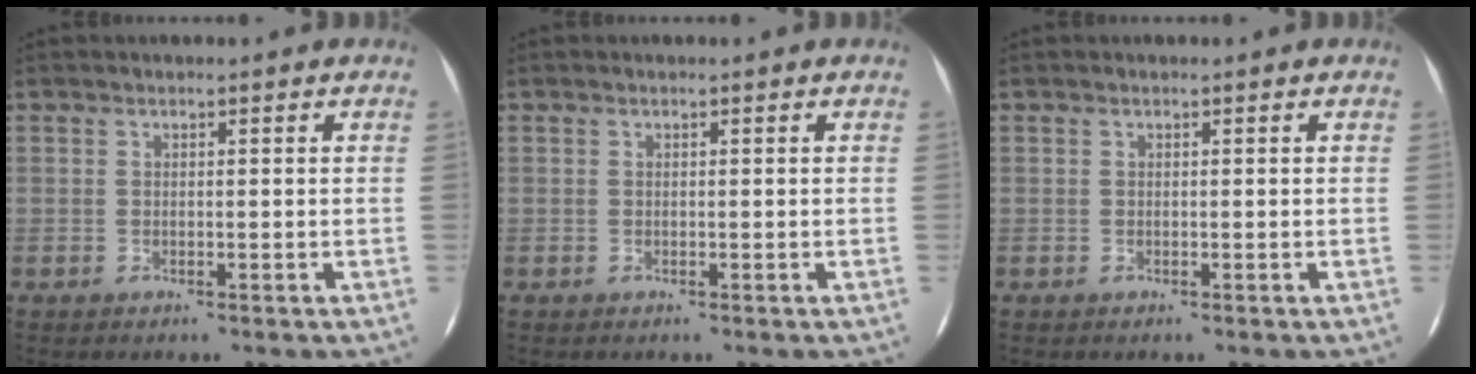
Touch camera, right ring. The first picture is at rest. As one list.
[{"total": 0.0}, {"total": 0.0}]